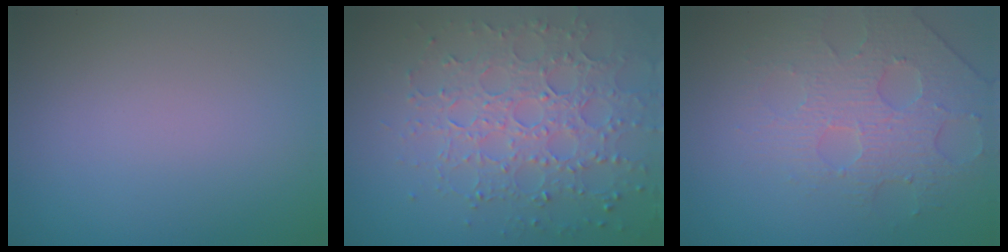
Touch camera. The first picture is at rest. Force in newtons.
{"total": 6.0, "press": 5.0, "slide": 3.3}
{"total": 3.8, "press": 3.6, "slide": 1.1}